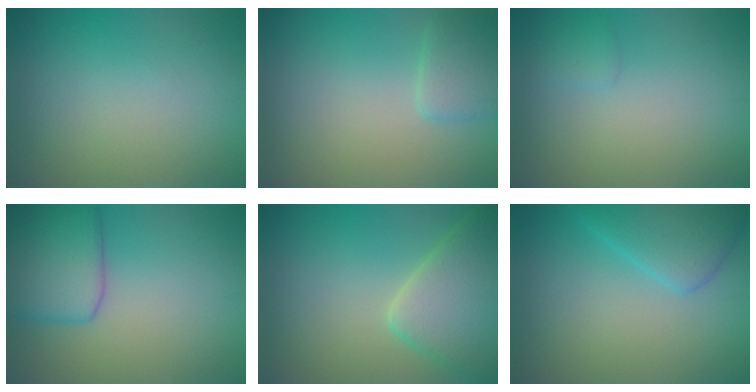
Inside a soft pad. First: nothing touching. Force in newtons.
{"total": 2.4, "press": 2.3, "slide": 0.2}
{"total": 0.8, "press": 0.8, "slide": 0.1}
{"total": 6.1, "press": 6.1, "slide": 0.4}
{"total": 7.2, "press": 7.2, "slide": 0.5}
{"total": 3.8, "press": 3.8, "slide": 0.3}